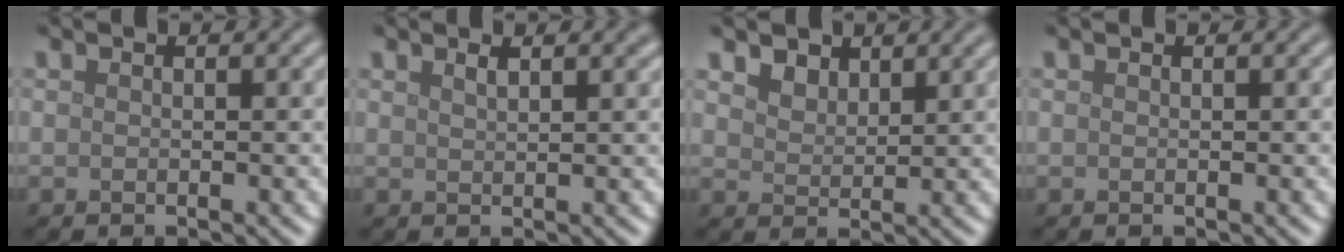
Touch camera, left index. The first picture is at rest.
{"total": 1.8, "force": [1.2, 0.6, 1.2], "torque": [-0.010, 0.007, 0.019]}
{"total": 2.6, "force": [2.1, 1.3, 0.7], "torque": [-0.026, -0.009, 0.044]}
{"total": 0.0}